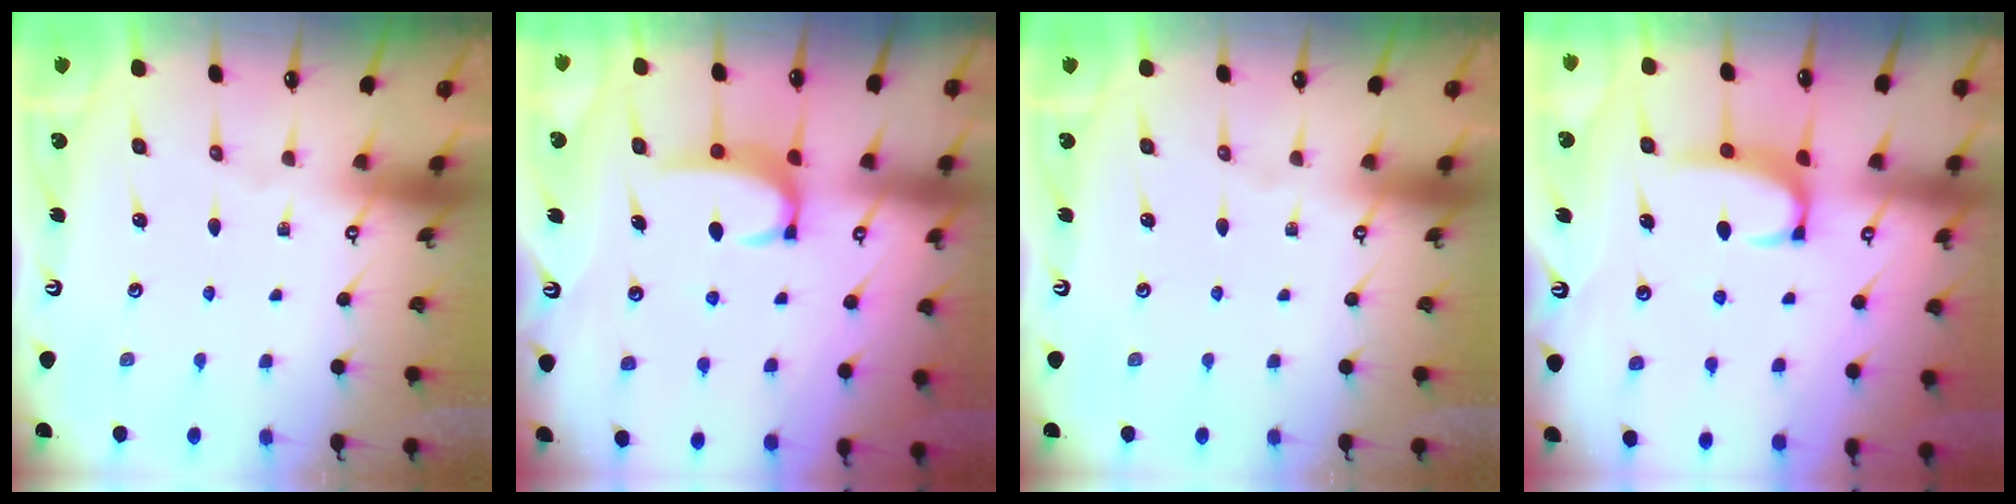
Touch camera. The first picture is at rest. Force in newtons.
{"total": 3.6, "press": 3.6, "slide": 0.4}
{"total": 0.0}
{"total": 2.1, "press": 2.0, "slide": 0.6}